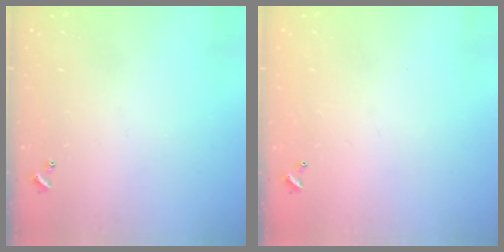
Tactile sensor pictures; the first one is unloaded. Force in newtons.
{"total": 2.9, "press": 2.9, "slide": 0.1}